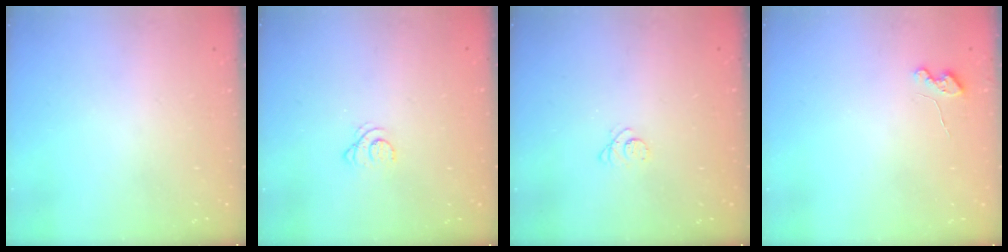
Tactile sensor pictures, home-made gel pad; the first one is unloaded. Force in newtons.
{"total": 2.1, "press": 2.1, "slide": 0.2}
{"total": 2.6, "press": 2.5, "slide": 0.3}
{"total": 4.1, "press": 4.1, "slide": 0.4}